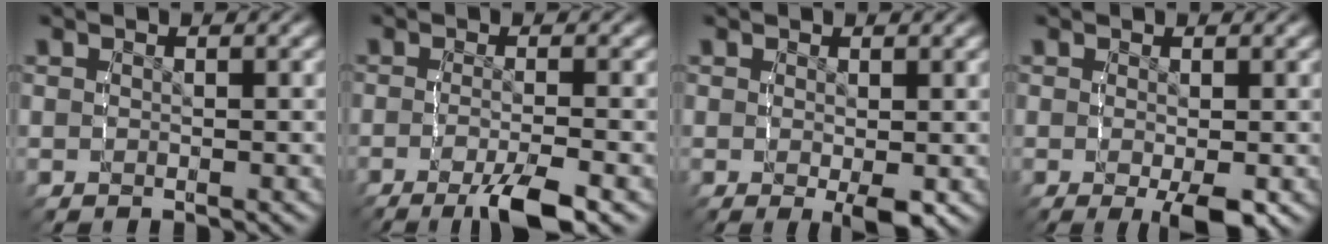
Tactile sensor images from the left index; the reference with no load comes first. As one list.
[{"total": 4.7, "force": [-2.9, 0.8, 3.6], "torque": [-0.061, -0.009, -0.044]}, {"total": 1.7, "force": [0.0, -0.1, 1.7], "torque": [-0.016, -0.010, -0.001]}, {"total": 2.5, "force": [-0.8, 0.3, 2.3], "torque": [-0.032, -0.012, -0.011]}]